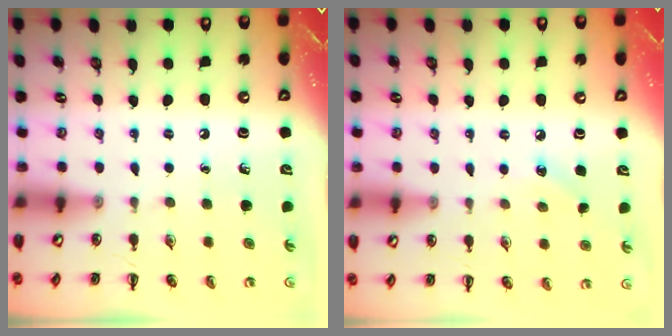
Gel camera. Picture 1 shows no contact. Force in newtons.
{"total": 5.6, "press": 5.4, "slide": 1.6}